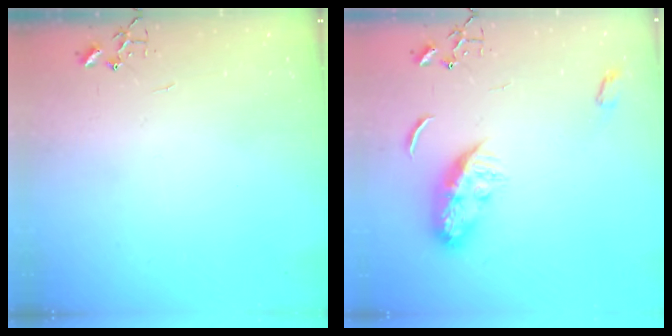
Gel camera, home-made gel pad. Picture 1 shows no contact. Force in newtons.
{"total": 9.5, "press": 9.5, "slide": 0.2}